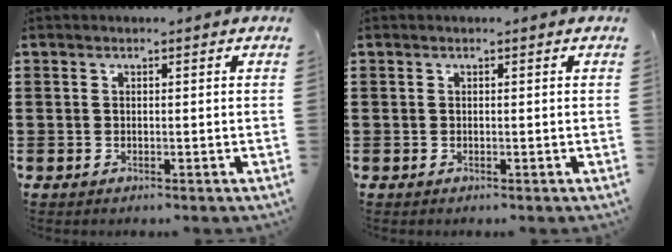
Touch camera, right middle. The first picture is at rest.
{"total": 0.0}